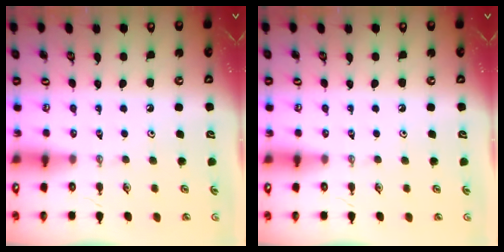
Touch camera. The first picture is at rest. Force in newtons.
{"total": 0.0}